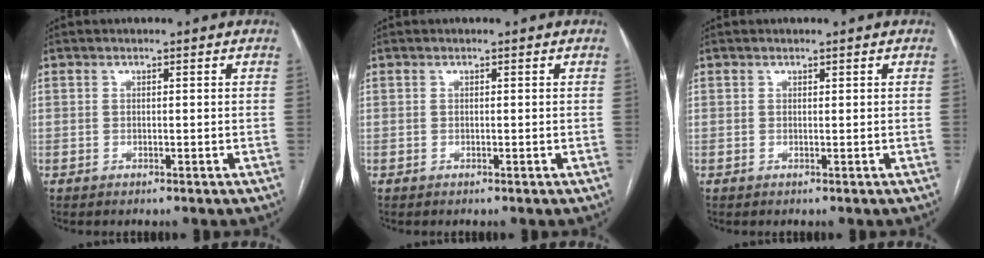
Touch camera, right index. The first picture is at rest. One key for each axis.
{"total": 0.0}
{"total": 0.0}